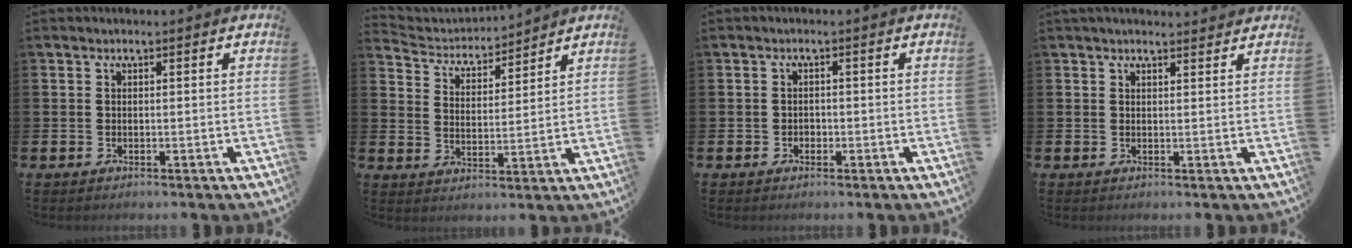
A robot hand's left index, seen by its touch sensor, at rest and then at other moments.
{"total": 4.4, "force": [4.2, 1.2, 0.1], "torque": [-0.025, -0.033, 0.070]}
{"total": 1.1, "force": [-0.5, 1.0, 0.2], "torque": [0.002, 0.001, -0.013]}
{"total": 1.8, "force": [1.8, 0.2, 0.3], "torque": [0.005, -0.009, 0.029]}